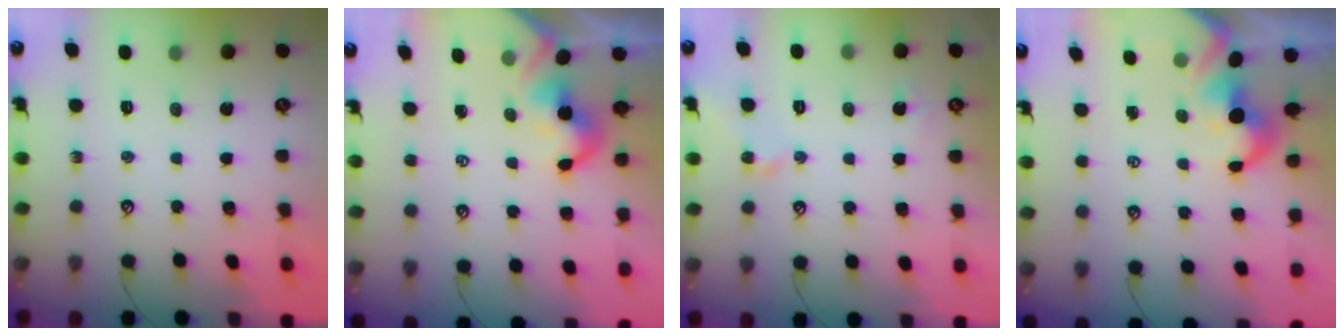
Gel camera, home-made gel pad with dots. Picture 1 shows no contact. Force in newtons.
{"total": 2.1, "press": 2.1, "slide": 0.4}
{"total": 2.4, "press": 2.3, "slide": 0.5}
{"total": 1.7, "press": 1.4, "slide": 1.0}